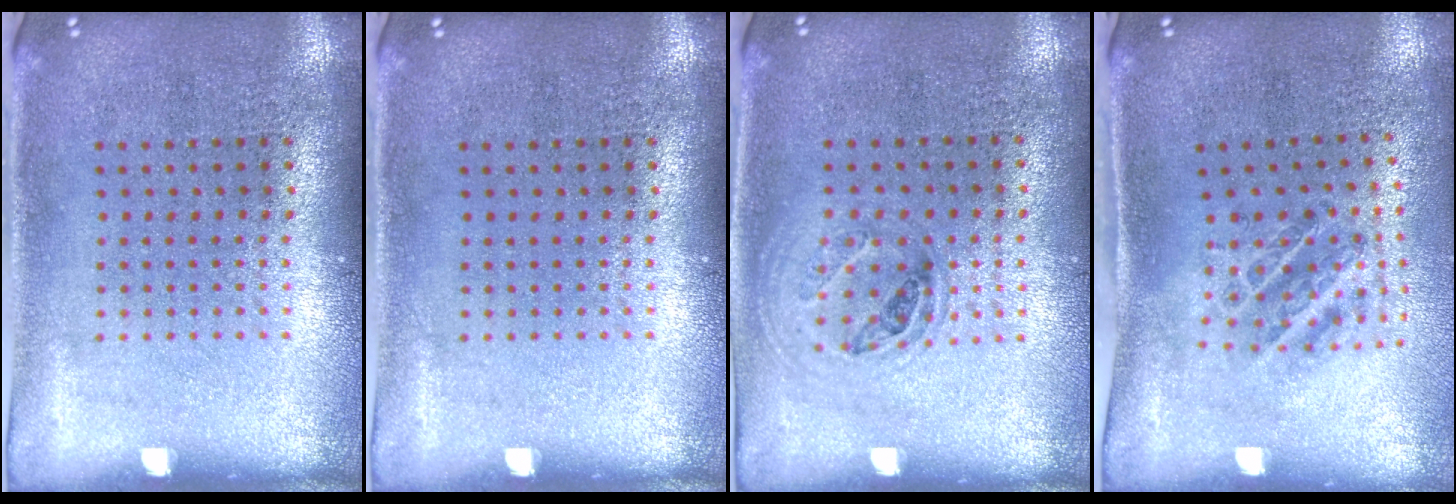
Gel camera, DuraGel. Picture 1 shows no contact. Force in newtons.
{"total": 0.0}
{"total": 1.1, "press": 1.0, "slide": 0.5}
{"total": 1.1, "press": 1.0, "slide": 0.3}